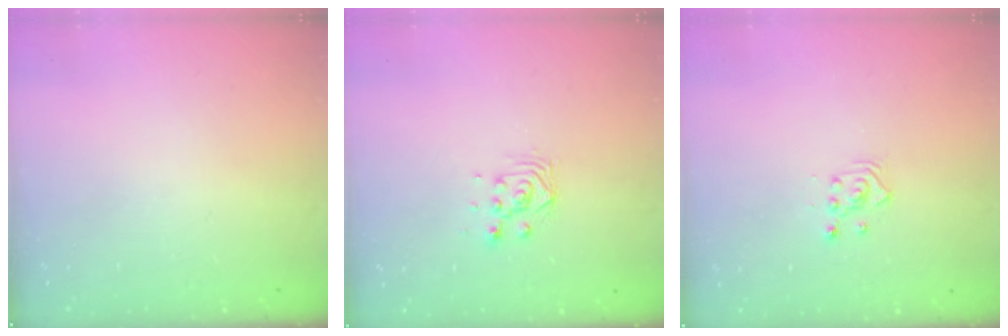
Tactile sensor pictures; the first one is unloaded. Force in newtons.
{"total": 3.8, "press": 3.7, "slide": 0.6}
{"total": 2.3, "press": 2.3, "slide": 0.3}